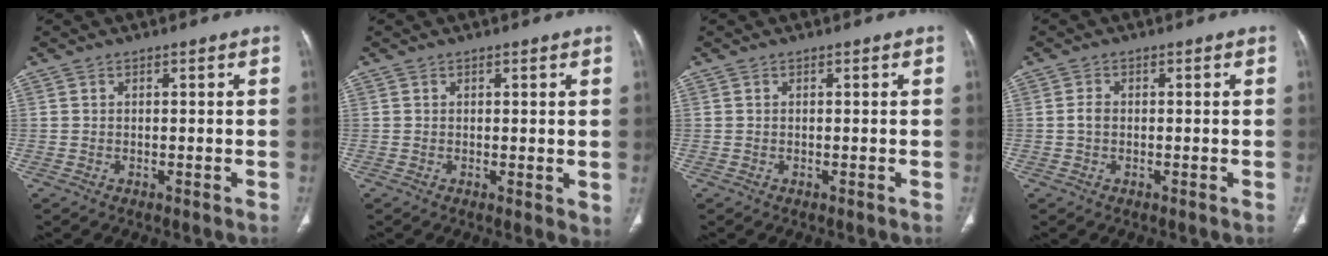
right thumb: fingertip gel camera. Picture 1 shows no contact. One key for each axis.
{"total": 2.1, "fx": 0.5, "fy": 0.9, "fz": 1.9, "tx": -0.026, "ty": -0.009, "tz": 0.007}
{"total": 0.0}
{"total": 1.6, "fx": -0.1, "fy": 1.2, "fz": 1.1, "tx": -0.022, "ty": 0.002, "tz": -0.005}